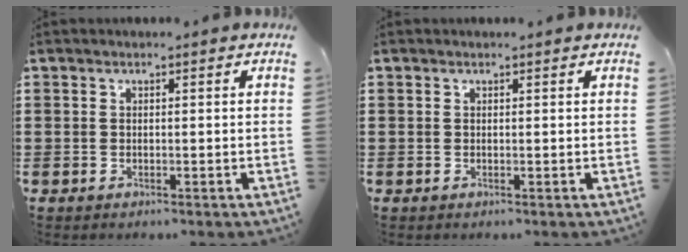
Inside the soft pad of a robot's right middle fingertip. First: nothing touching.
{"total": 0.0}